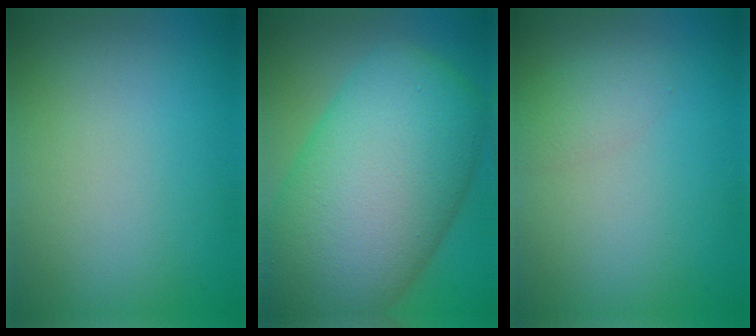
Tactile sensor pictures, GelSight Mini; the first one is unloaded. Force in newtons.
{"total": 16.4, "press": 16.4, "slide": 0.4}
{"total": 1.5, "press": 1.5, "slide": 0.0}